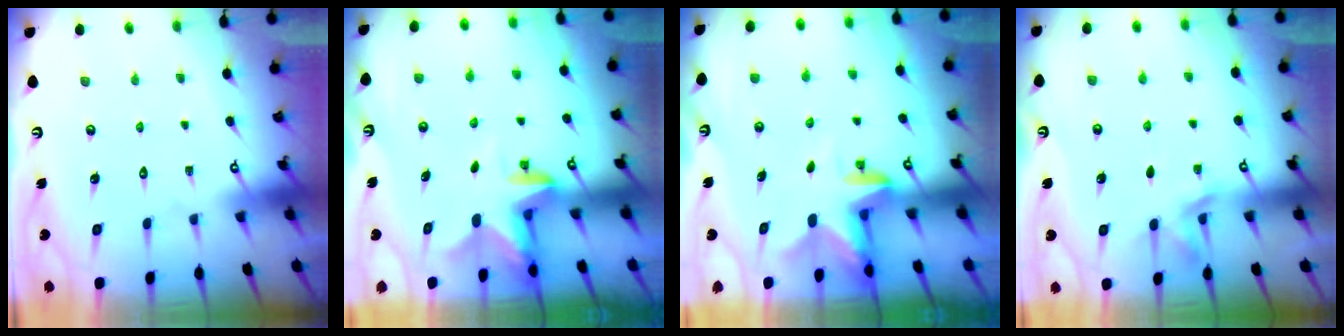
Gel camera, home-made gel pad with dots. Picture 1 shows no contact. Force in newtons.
{"total": 2.5, "press": 2.5, "slide": 0.5}
{"total": 2.7, "press": 2.6, "slide": 0.5}
{"total": 1.6, "press": 1.5, "slide": 0.6}